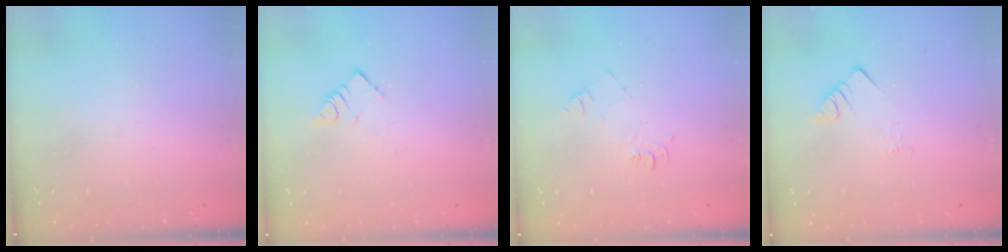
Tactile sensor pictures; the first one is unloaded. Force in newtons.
{"total": 3.7, "press": 3.7, "slide": 0.0}
{"total": 5.9, "press": 5.9, "slide": 0.7}
{"total": 2.7, "press": 2.7, "slide": 0.3}